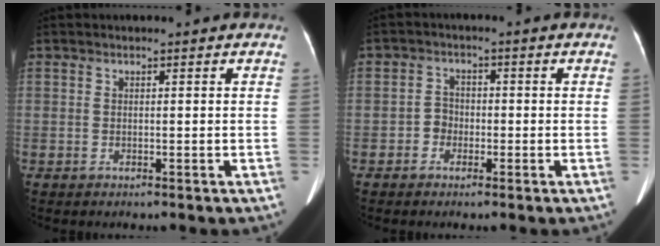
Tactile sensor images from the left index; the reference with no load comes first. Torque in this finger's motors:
{"motor_torque": [-0.04, 0.15, -0.01, 0.01]}